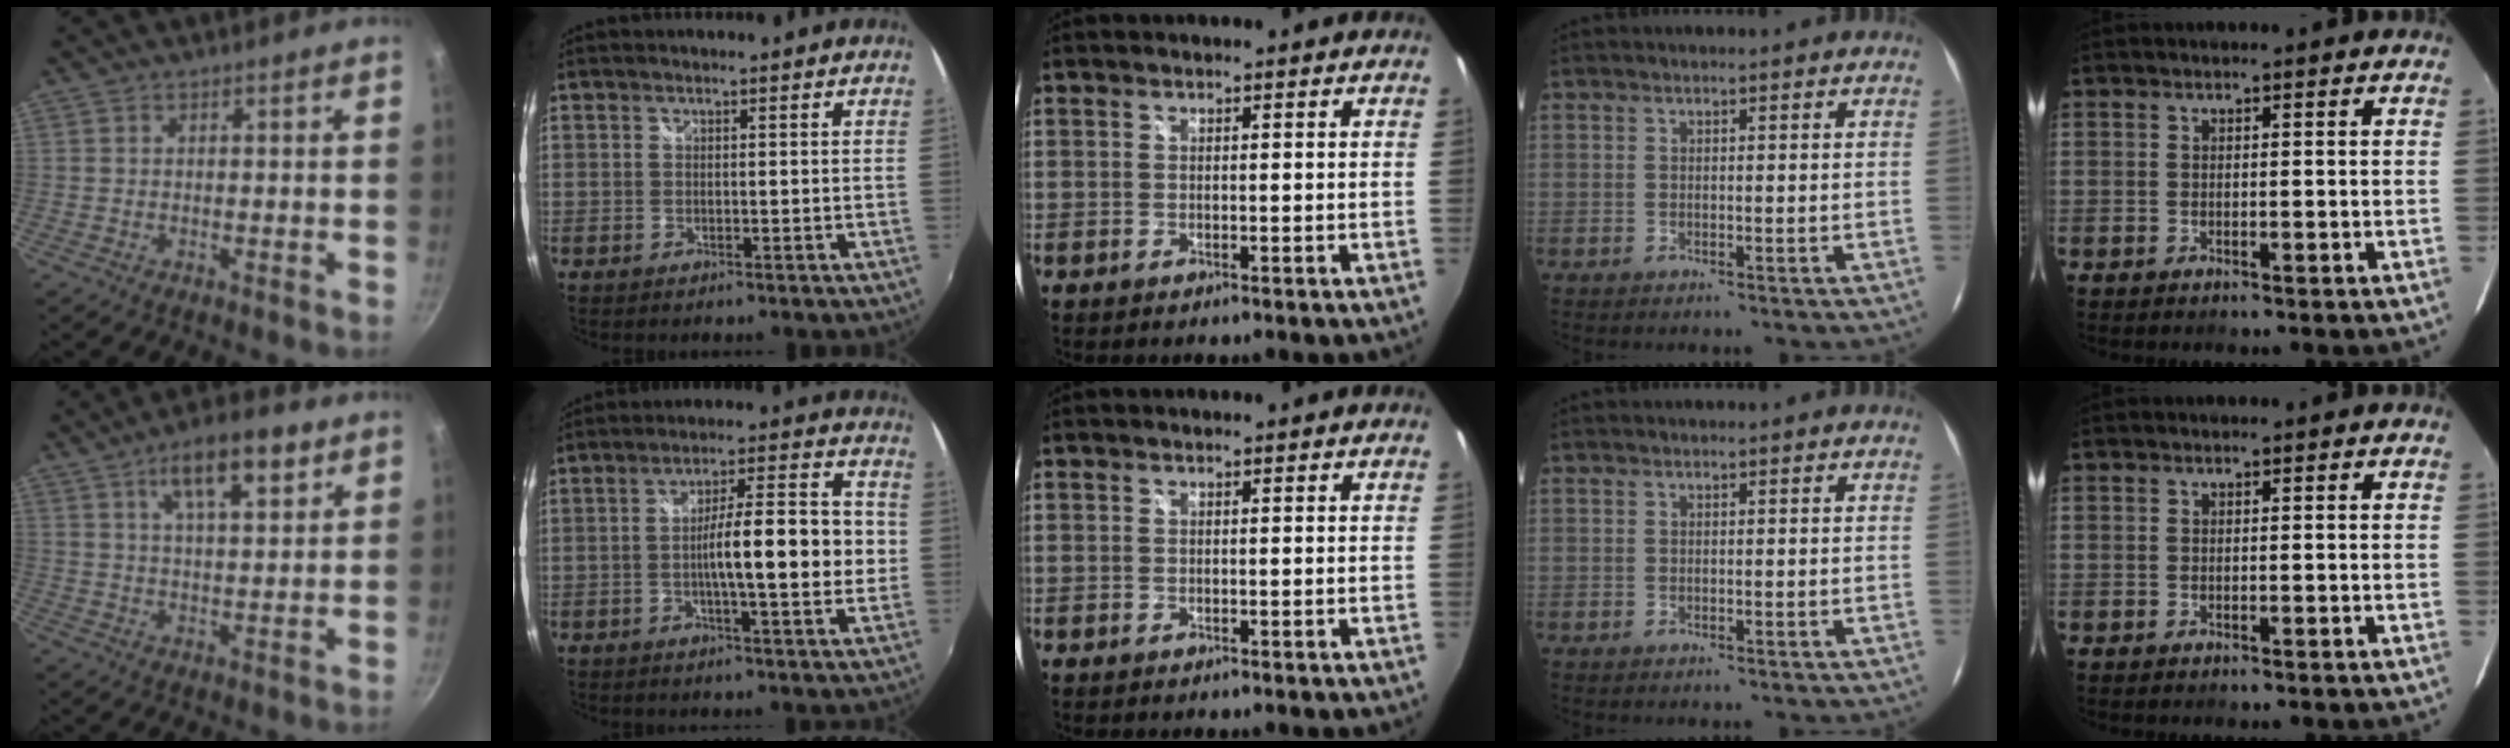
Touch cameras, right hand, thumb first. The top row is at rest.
{"thumb": {"total": 11.3, "force": [5.7, 4.1, 8.8], "torque": [-0.126, -0.015, 0.092]}, "index": {"total": 12.9, "force": [-1.2, 2.3, 12.6], "torque": [-0.203, 0.008, -0.022]}}